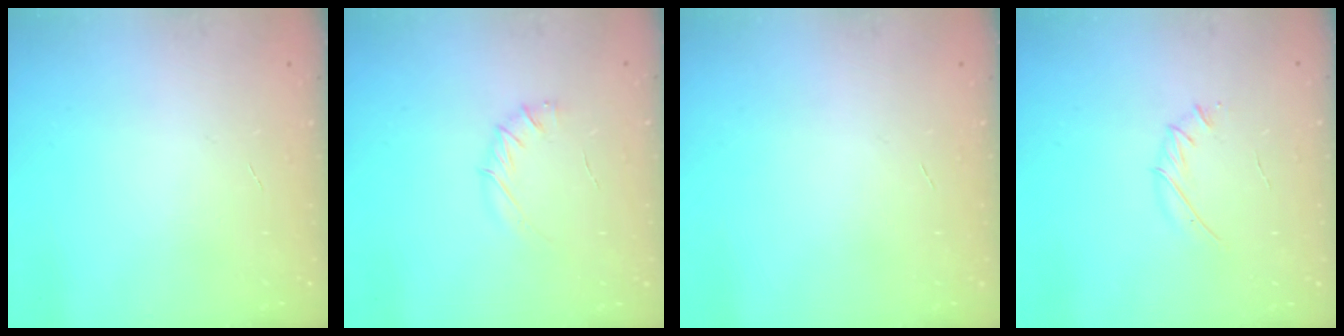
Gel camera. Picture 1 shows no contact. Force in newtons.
{"total": 3.9, "press": 3.8, "slide": 1.1}
{"total": 0.0}
{"total": 4.3, "press": 4.1, "slide": 1.1}